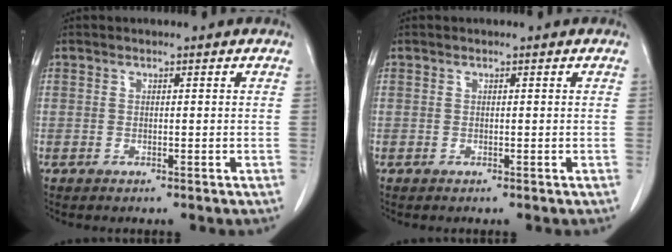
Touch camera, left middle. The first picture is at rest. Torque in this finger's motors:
{"motor_torque": [-0.01, 0.01, 0.00, 0.00]}